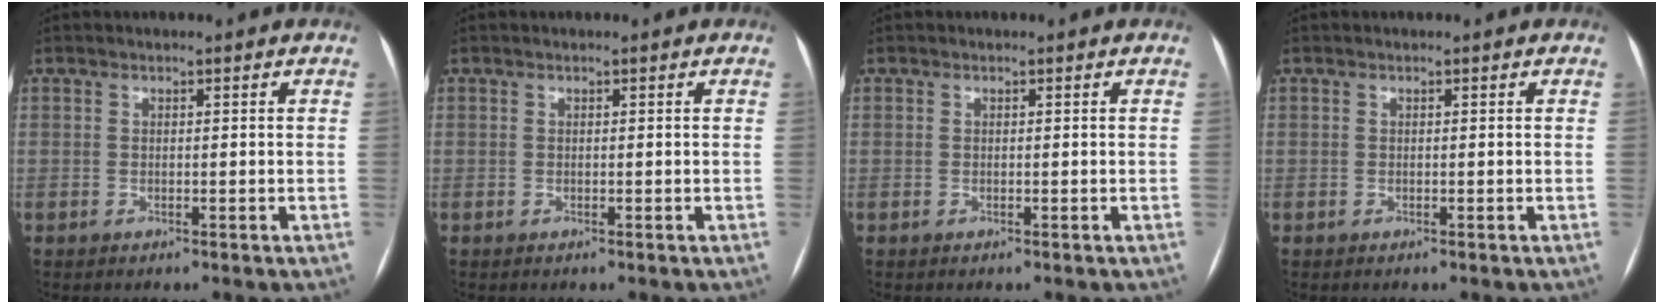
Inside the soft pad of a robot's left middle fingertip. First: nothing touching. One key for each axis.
{"total": 0.0}
{"total": 0.0}
{"total": 0.0}